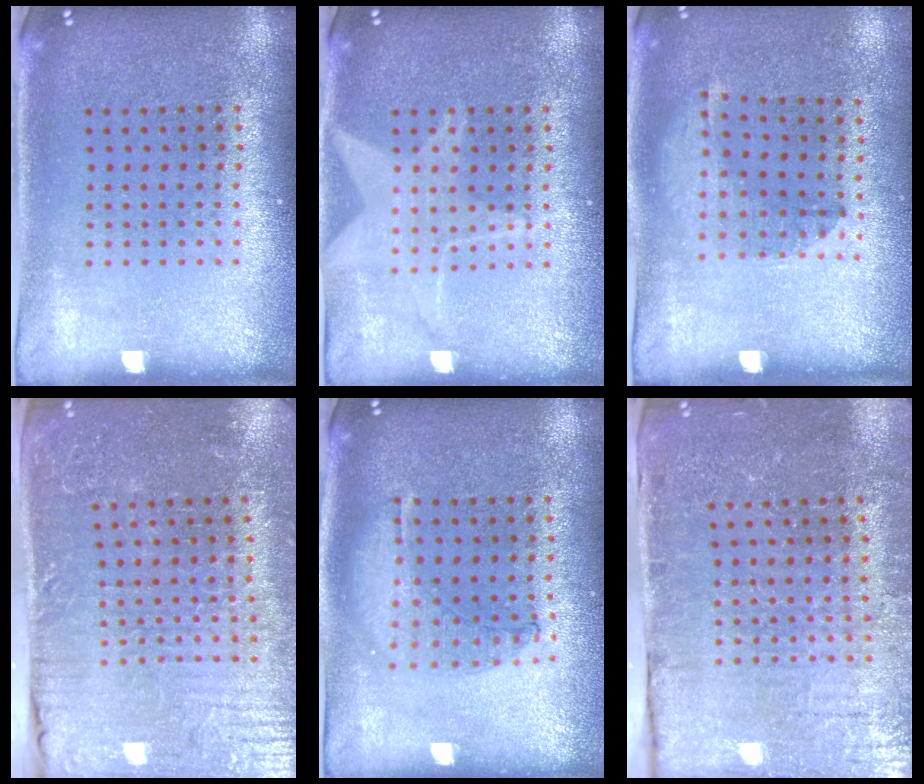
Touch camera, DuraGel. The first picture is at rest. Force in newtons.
{"total": 2.4, "press": 2.4, "slide": 0.3}
{"total": 1.3, "press": 0.9, "slide": 1.0}
{"total": 4.4, "press": 4.3, "slide": 0.7}
{"total": 0.9, "press": 0.9, "slide": 0.2}
{"total": 4.1, "press": 4.1, "slide": 0.5}